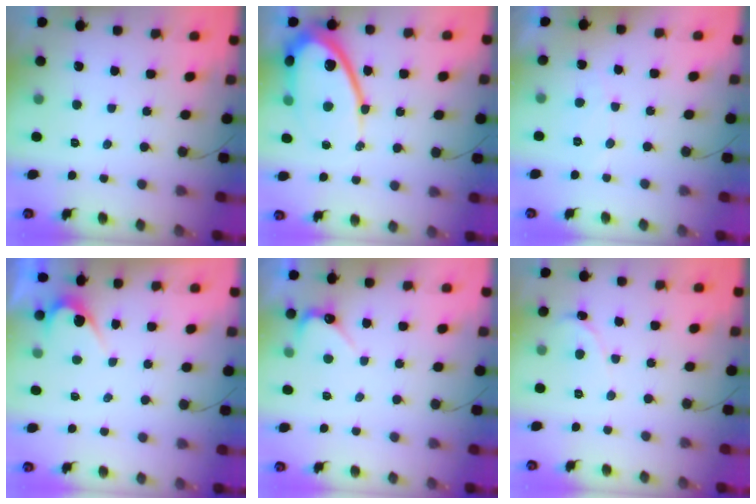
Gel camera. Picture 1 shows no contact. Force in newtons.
{"total": 15.4, "press": 15.3, "slide": 1.4}
{"total": 3.5, "press": 3.4, "slide": 0.3}
{"total": 3.1, "press": 3.1, "slide": 0.2}
{"total": 2.9, "press": 2.9, "slide": 0.3}
{"total": 0.0}